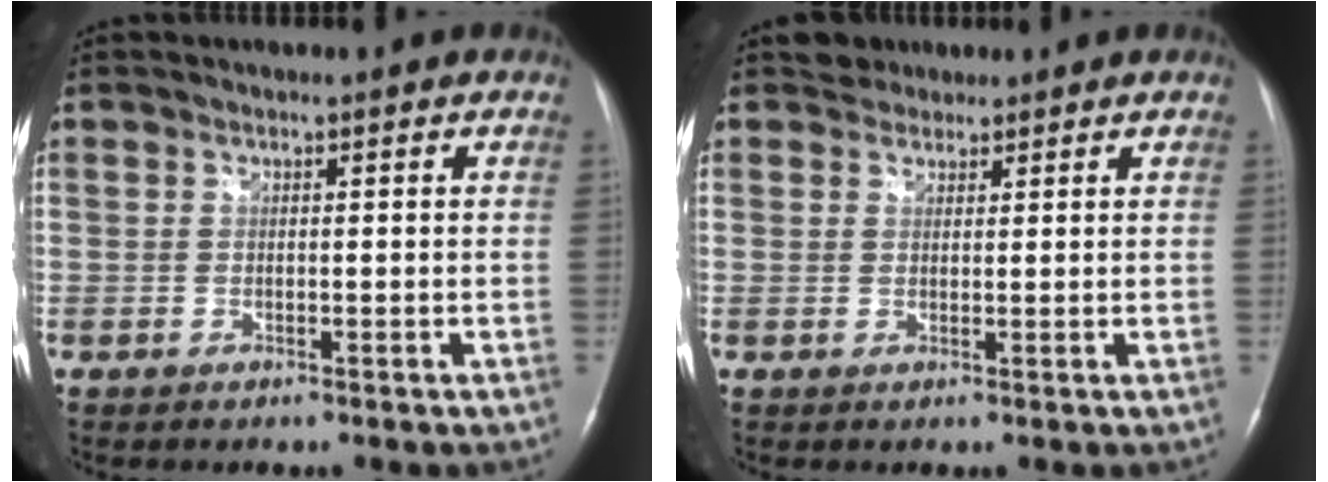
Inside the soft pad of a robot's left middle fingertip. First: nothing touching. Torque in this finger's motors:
{"motor_torque": [0.03, -0.02, -0.07, 0.00]}